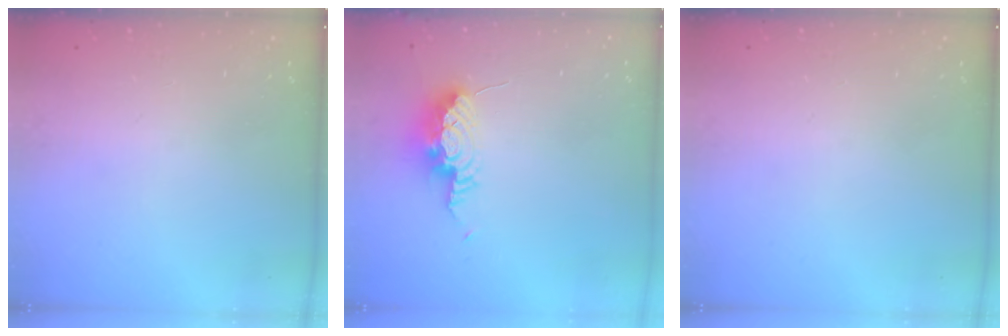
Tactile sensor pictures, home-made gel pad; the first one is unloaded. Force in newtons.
{"total": 9.9, "press": 9.5, "slide": 2.7}
{"total": 0.0}